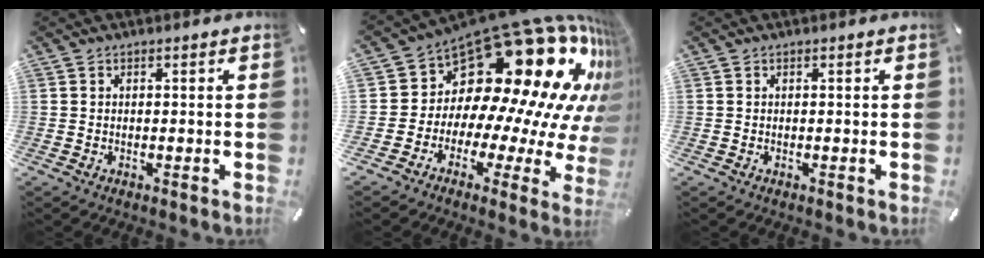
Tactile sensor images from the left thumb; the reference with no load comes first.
{"total": 24.8, "force": [13.2, 12.5, 16.9], "torque": [-0.233, -0.165, 0.247]}
{"total": 0.0}